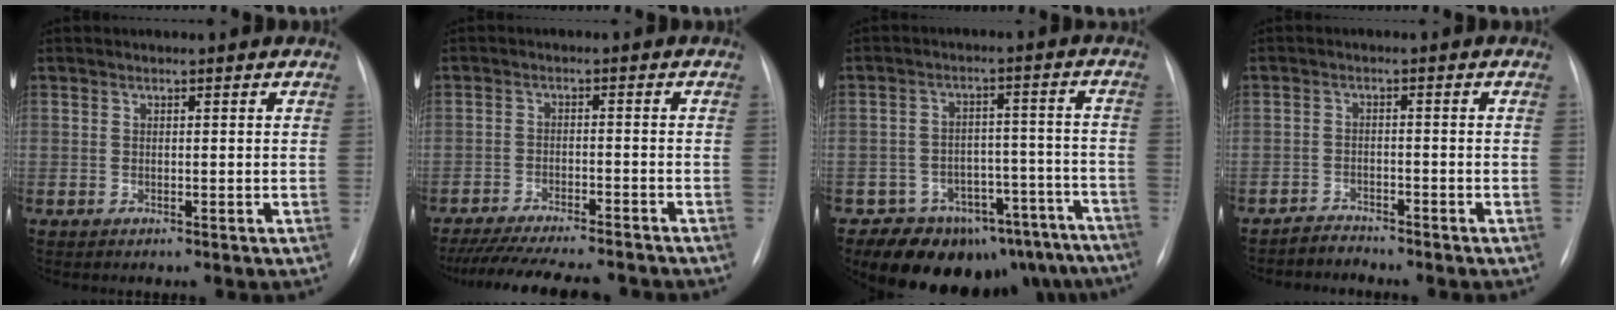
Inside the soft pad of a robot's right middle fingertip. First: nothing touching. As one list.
[{"total": 16.6, "force": [-14.8, 2.6, 7.1], "torque": [-0.141, -0.024, -0.208]}, {"total": 18.1, "force": [-15.2, 8.5, 4.9], "torque": [-0.027, 0.049, -0.189]}, {"total": 2.2, "force": [-2.1, 0.2, -0.8], "torque": [0.018, -0.009, -0.037]}]